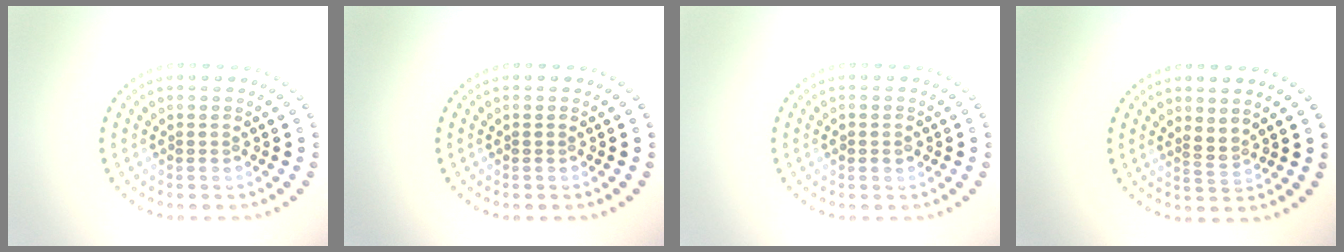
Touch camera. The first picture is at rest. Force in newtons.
{"total": 0.0}
{"total": 1.0, "press": 1.0, "slide": 0.1}
{"total": 1.7, "press": 1.3, "slide": 1.2}